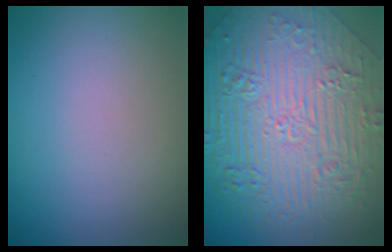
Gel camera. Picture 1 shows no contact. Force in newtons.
{"total": 10.5, "press": 7.7, "slide": 7.1}